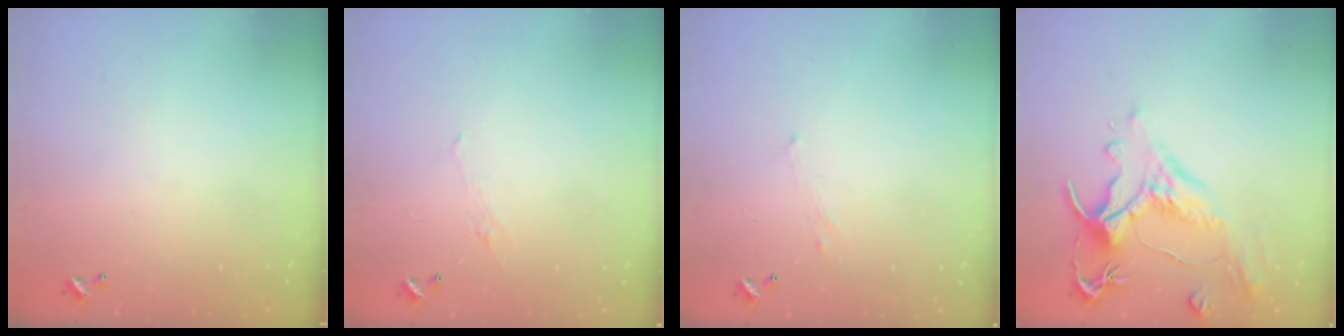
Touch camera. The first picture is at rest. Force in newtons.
{"total": 0.9, "press": 0.5, "slide": 0.7}
{"total": 0.8, "press": 0.6, "slide": 0.6}
{"total": 1.6, "press": 0.4, "slide": 1.6}